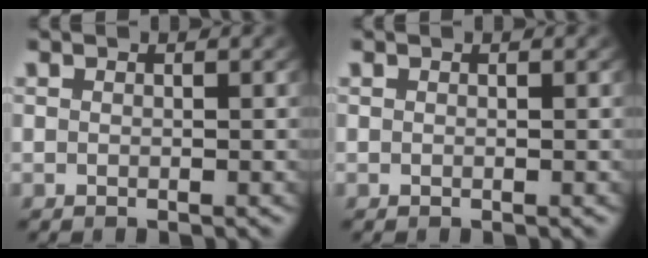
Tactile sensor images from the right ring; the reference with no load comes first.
{"total": 0.0}